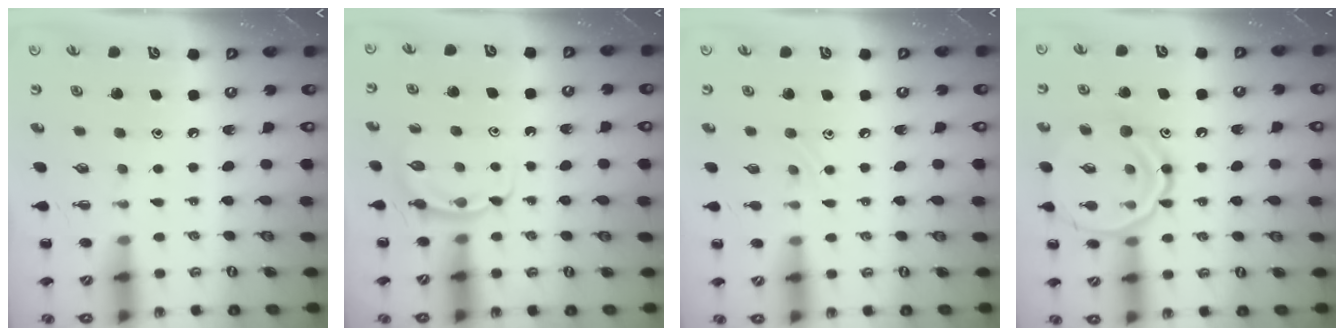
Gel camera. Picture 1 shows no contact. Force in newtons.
{"total": 4.0, "press": 3.8, "slide": 1.4}
{"total": 4.7, "press": 4.4, "slide": 1.4}
{"total": 15.3, "press": 15.2, "slide": 1.6}